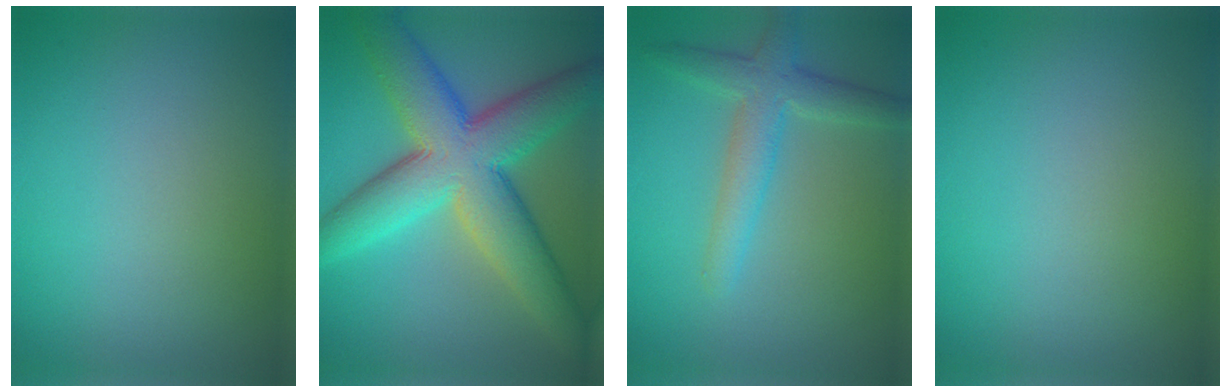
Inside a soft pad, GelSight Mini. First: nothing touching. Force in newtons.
{"total": 11.1, "press": 11.1, "slide": 0.4}
{"total": 3.7, "press": 3.7, "slide": 0.1}
{"total": 0.0}